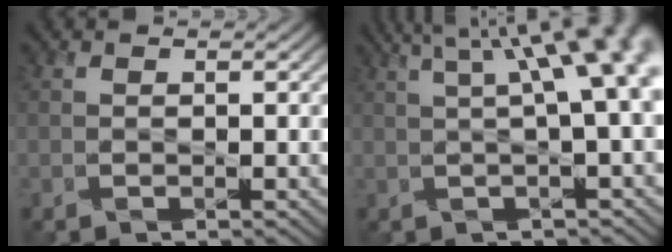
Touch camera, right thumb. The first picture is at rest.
{"total": 12.3, "force": [3.9, 3.5, 11.1], "torque": [-0.127, 0.043, 0.060]}